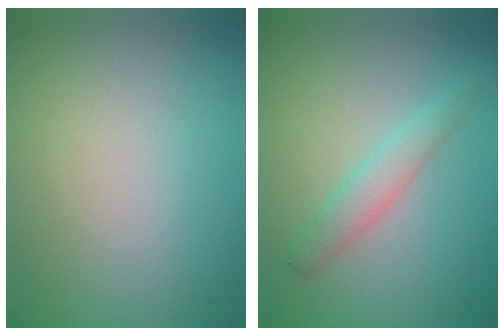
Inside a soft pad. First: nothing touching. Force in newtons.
{"total": 2.3, "press": 2.3, "slide": 0.1}